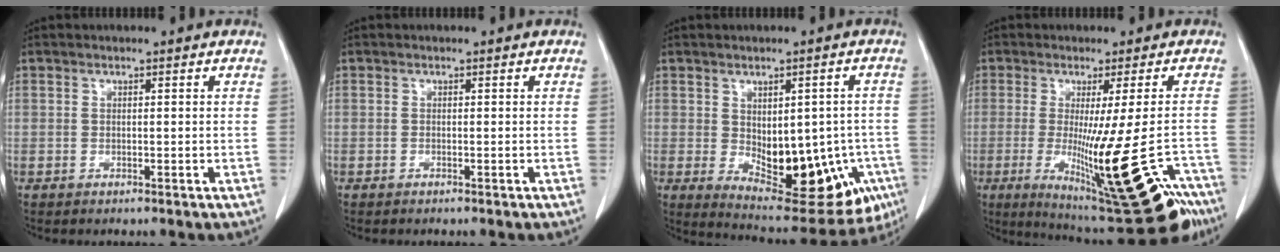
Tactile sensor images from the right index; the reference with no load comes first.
{"total": 0.0}
{"total": 16.4, "force": [-3.9, 8.1, 13.7], "torque": [-0.172, 0.003, -0.028]}
{"total": 21.1, "force": [-11.0, 2.1, 17.9], "torque": [-0.197, -0.041, -0.154]}